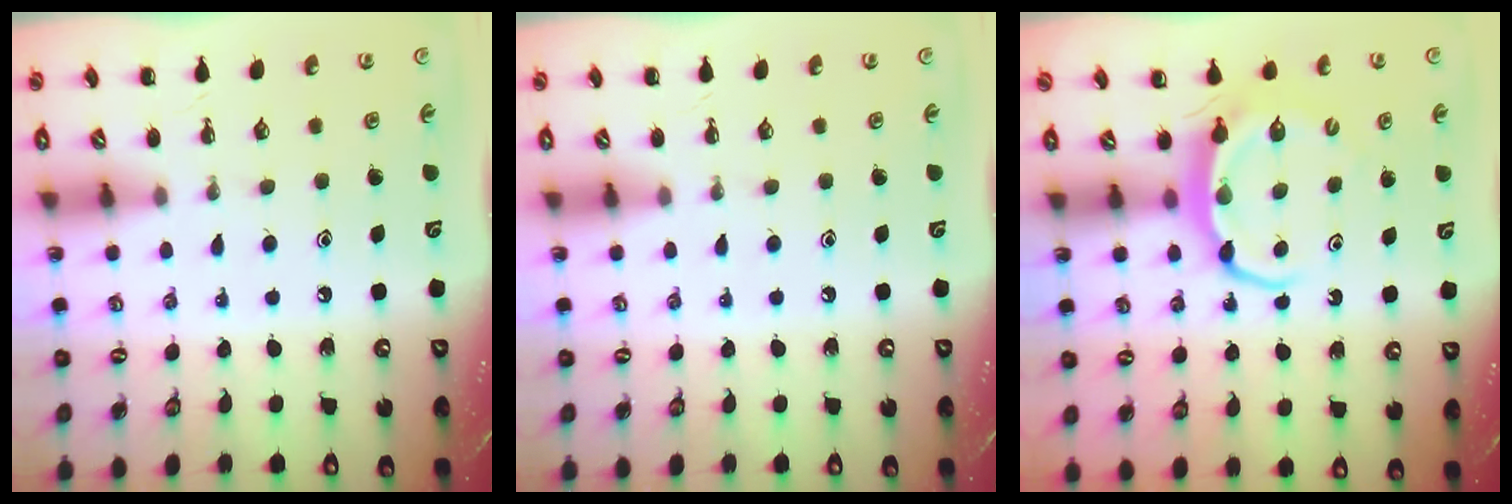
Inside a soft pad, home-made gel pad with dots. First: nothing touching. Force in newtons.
{"total": 0.0}
{"total": 5.9, "press": 5.8, "slide": 0.7}